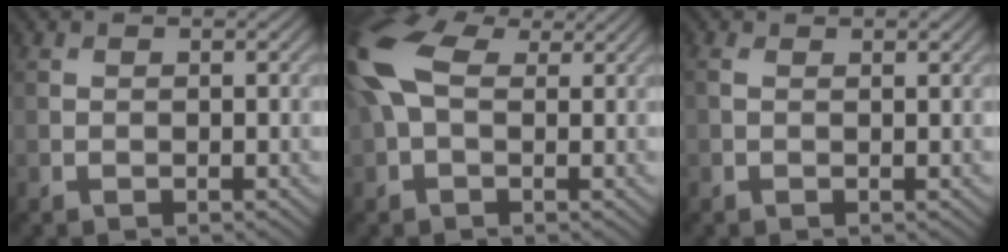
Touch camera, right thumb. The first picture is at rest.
{"total": 11.2, "force": [2.7, 6.5, 8.7], "torque": [-0.229, 0.022, 0.037]}
{"total": 2.9, "force": [1.3, 1.1, 2.3], "torque": [-0.052, 0.007, 0.019]}